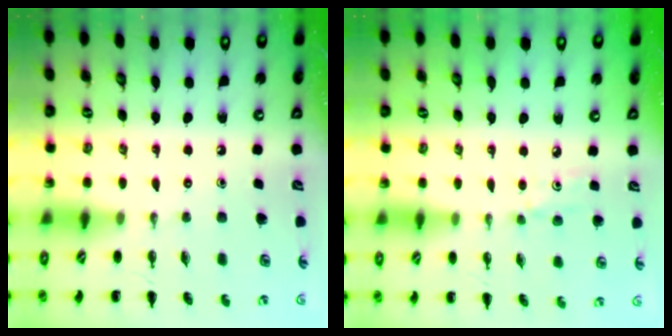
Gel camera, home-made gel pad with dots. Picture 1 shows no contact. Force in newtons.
{"total": 3.1, "press": 3.0, "slide": 0.8}